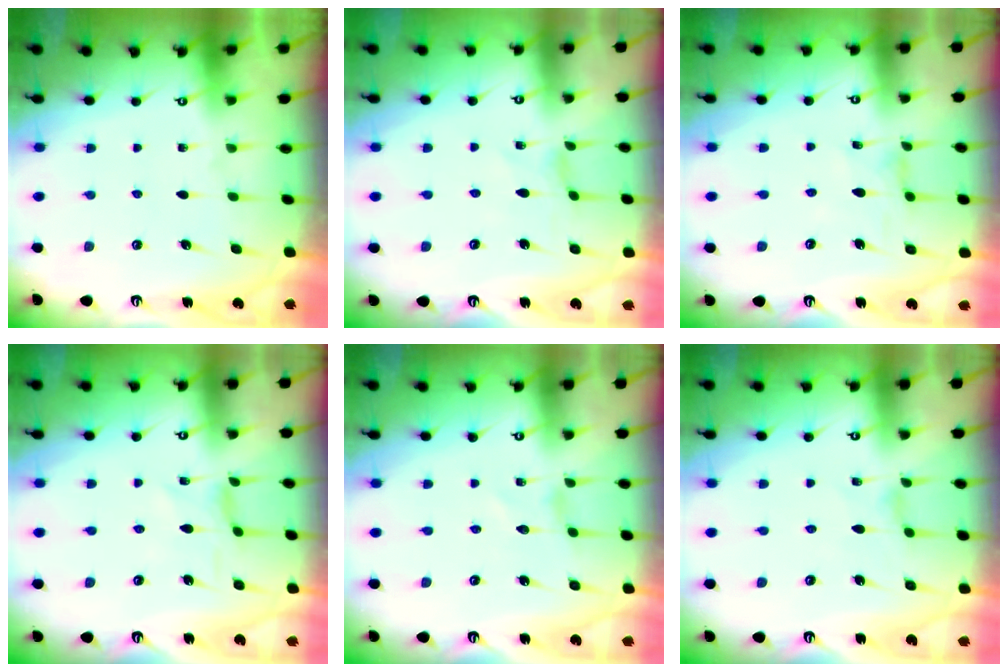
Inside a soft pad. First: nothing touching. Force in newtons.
{"total": 0.0}
{"total": 2.0, "press": 2.0, "slide": 0.3}
{"total": 1.0, "press": 0.9, "slide": 0.3}
{"total": 0.0}
{"total": 0.7, "press": 0.6, "slide": 0.3}